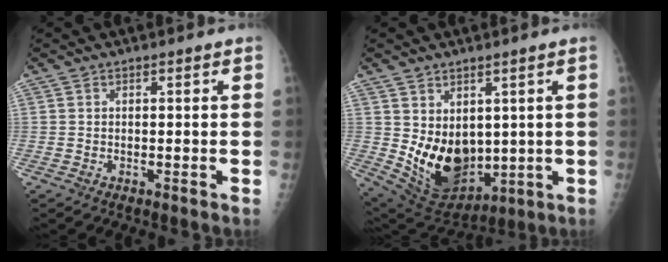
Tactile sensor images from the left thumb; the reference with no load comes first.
{"total": 13.3, "force": [0.8, 9.4, 9.5], "torque": [-0.121, -0.034, 0.051]}